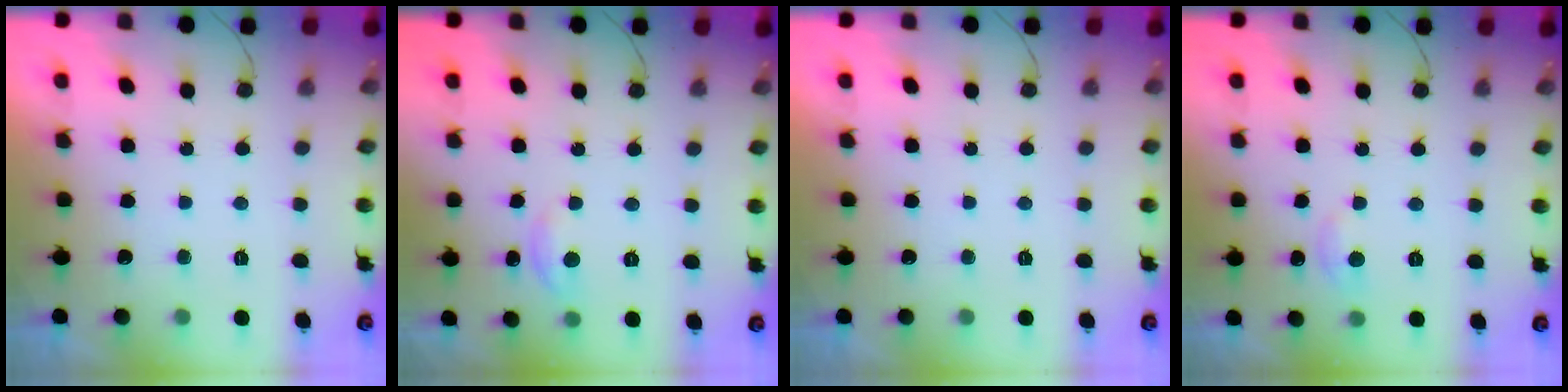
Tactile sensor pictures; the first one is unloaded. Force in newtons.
{"total": 2.9, "press": 2.9, "slide": 0.2}
{"total": 0.0}
{"total": 4.8, "press": 4.7, "slide": 0.7}